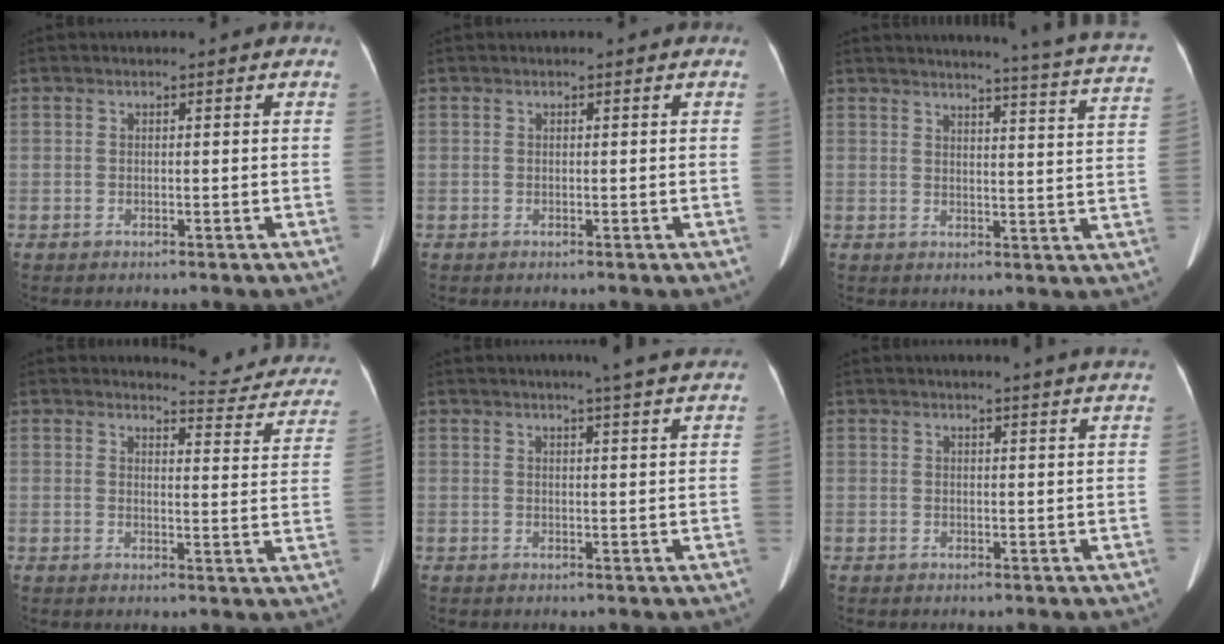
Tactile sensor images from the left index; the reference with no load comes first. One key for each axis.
{"total": 0.0}
{"total": 17.2, "fx": 15.7, "fy": -1.0, "fz": 7.0, "tx": -0.094, "ty": -0.076, "tz": 0.164}
{"total": 10.8, "fx": 10.5, "fy": 1.8, "fz": 1.7, "tx": 0.006, "ty": -0.051, "tz": 0.096}
{"total": 6.5, "fx": 5.7, "fy": -0.7, "fz": 3.2, "tx": -0.043, "ty": 0.005, "tz": 0.056}
{"total": 9.1, "fx": 8.4, "fy": -0.9, "fz": 3.3, "tx": -0.039, "ty": -0.012, "tz": 0.078}